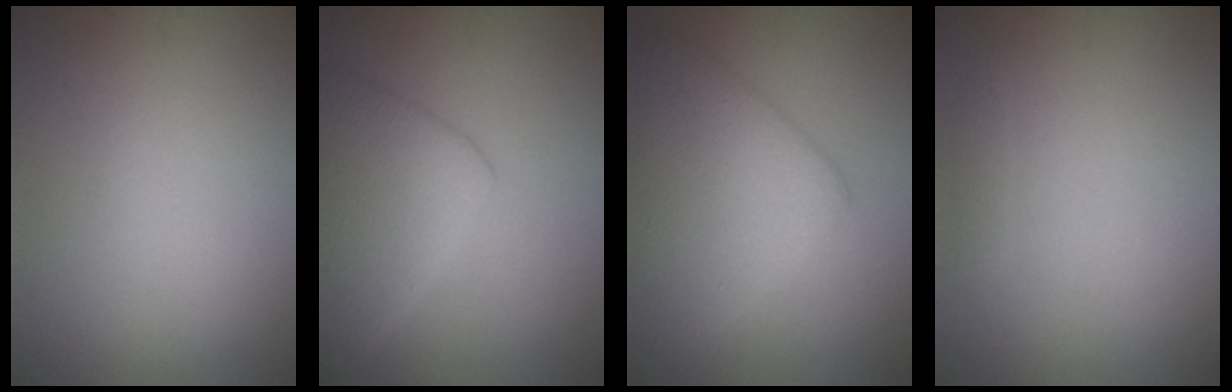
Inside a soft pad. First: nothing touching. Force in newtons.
{"total": 5.9, "press": 5.9, "slide": 0.2}
{"total": 7.3, "press": 7.3, "slide": 0.2}
{"total": 0.7, "press": 0.7, "slide": 0.1}